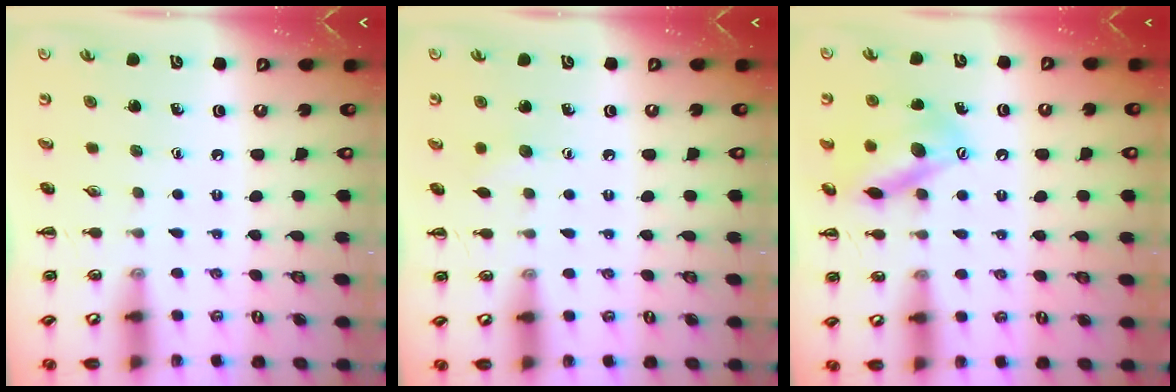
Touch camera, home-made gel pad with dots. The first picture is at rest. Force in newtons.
{"total": 4.0, "press": 3.9, "slide": 0.9}
{"total": 14.0, "press": 13.7, "slide": 3.0}